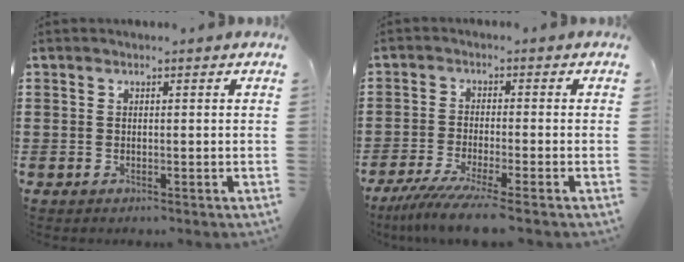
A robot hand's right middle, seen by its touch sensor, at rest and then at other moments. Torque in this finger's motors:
{"motor_torque": [1.37, -0.19, 0.21, 0.18]}